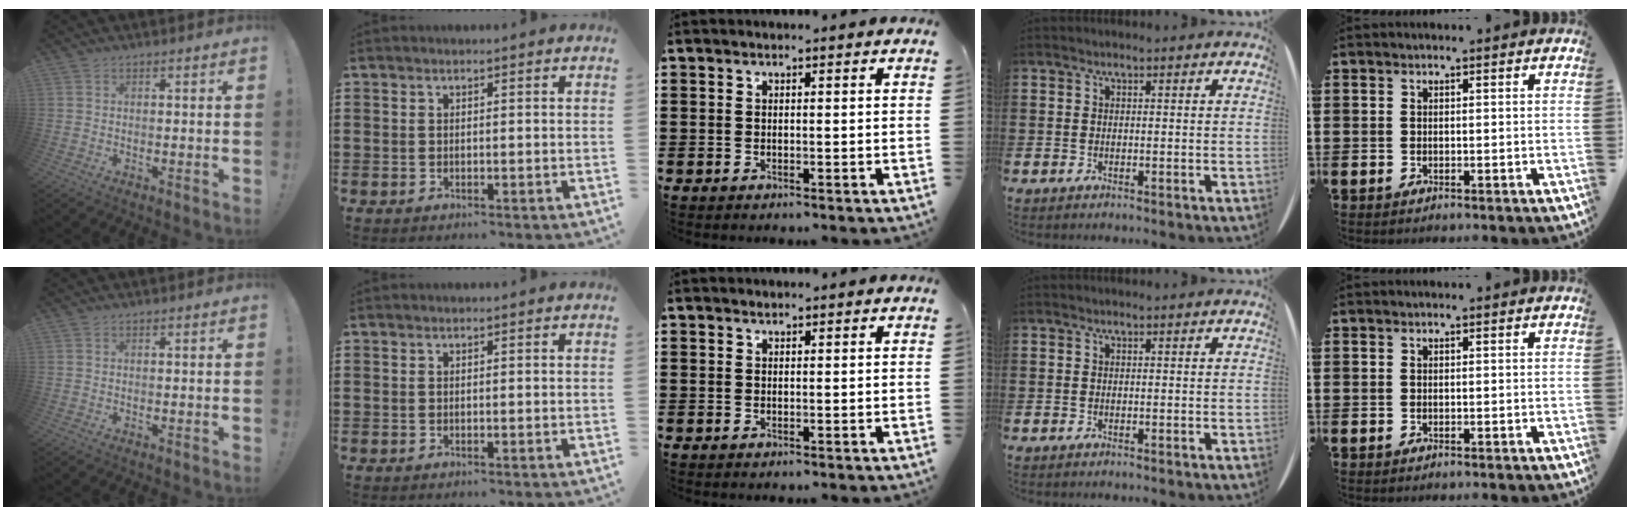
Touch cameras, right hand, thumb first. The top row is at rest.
{"middle": {"total": 0.6, "force": [0.5, 0.2, -0.2], "torque": [0.000, -0.001, 0.010]}}